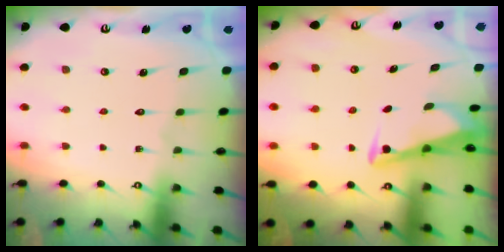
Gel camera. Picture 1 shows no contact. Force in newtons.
{"total": 3.4, "press": 3.4, "slide": 0.4}